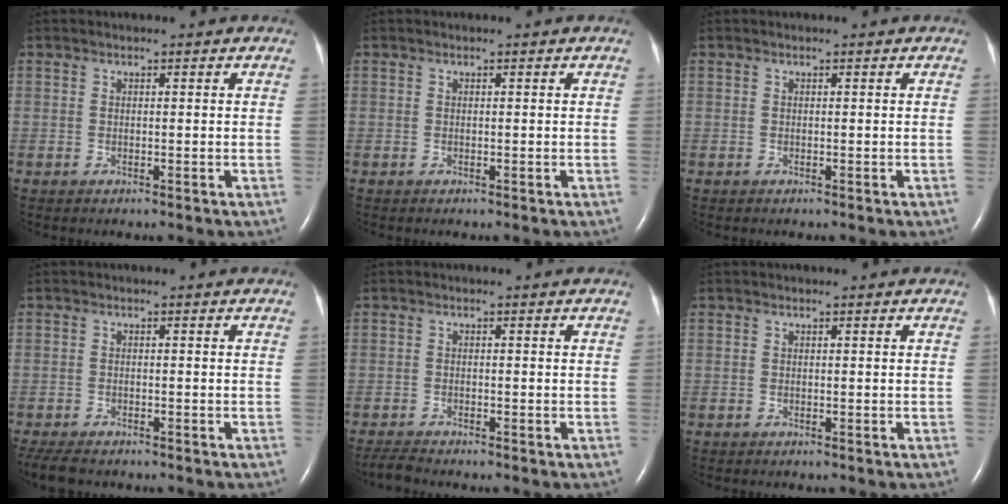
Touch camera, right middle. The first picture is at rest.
{"total": 0.0}
{"total": 0.0}
{"total": 5.9, "force": [-4.9, 2.0, 2.7], "torque": [-0.048, -0.012, -0.077]}
{"total": 2.2, "force": [-2.2, -0.1, 0.5], "torque": [-0.018, -0.012, -0.040]}
{"total": 0.0}